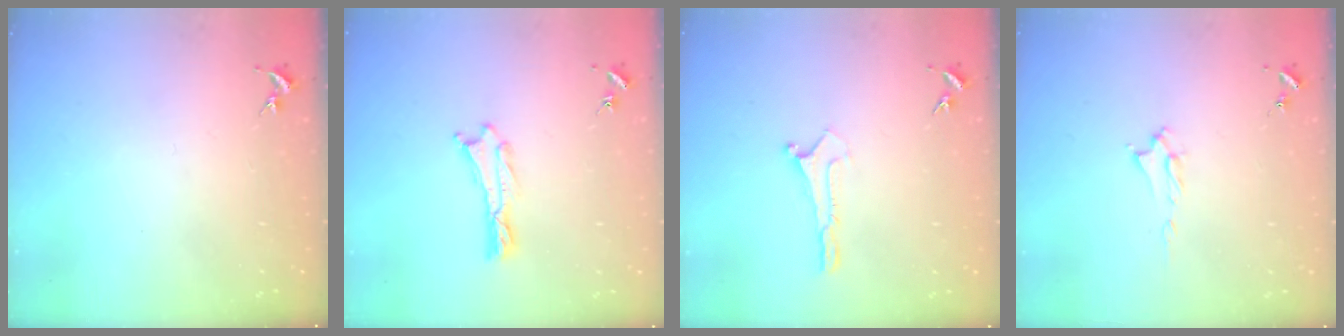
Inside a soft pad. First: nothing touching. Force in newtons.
{"total": 0.0}
{"total": 0.0}
{"total": 1.6, "press": 1.6, "slide": 0.2}